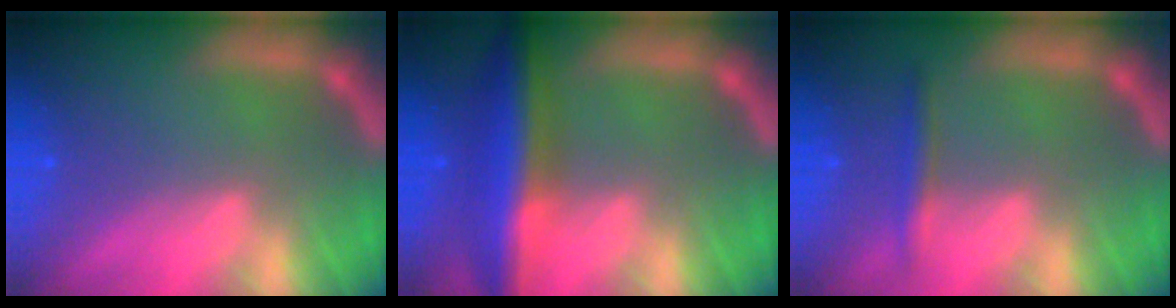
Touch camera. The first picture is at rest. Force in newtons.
{"total": 7.5}
{"total": 1.9}